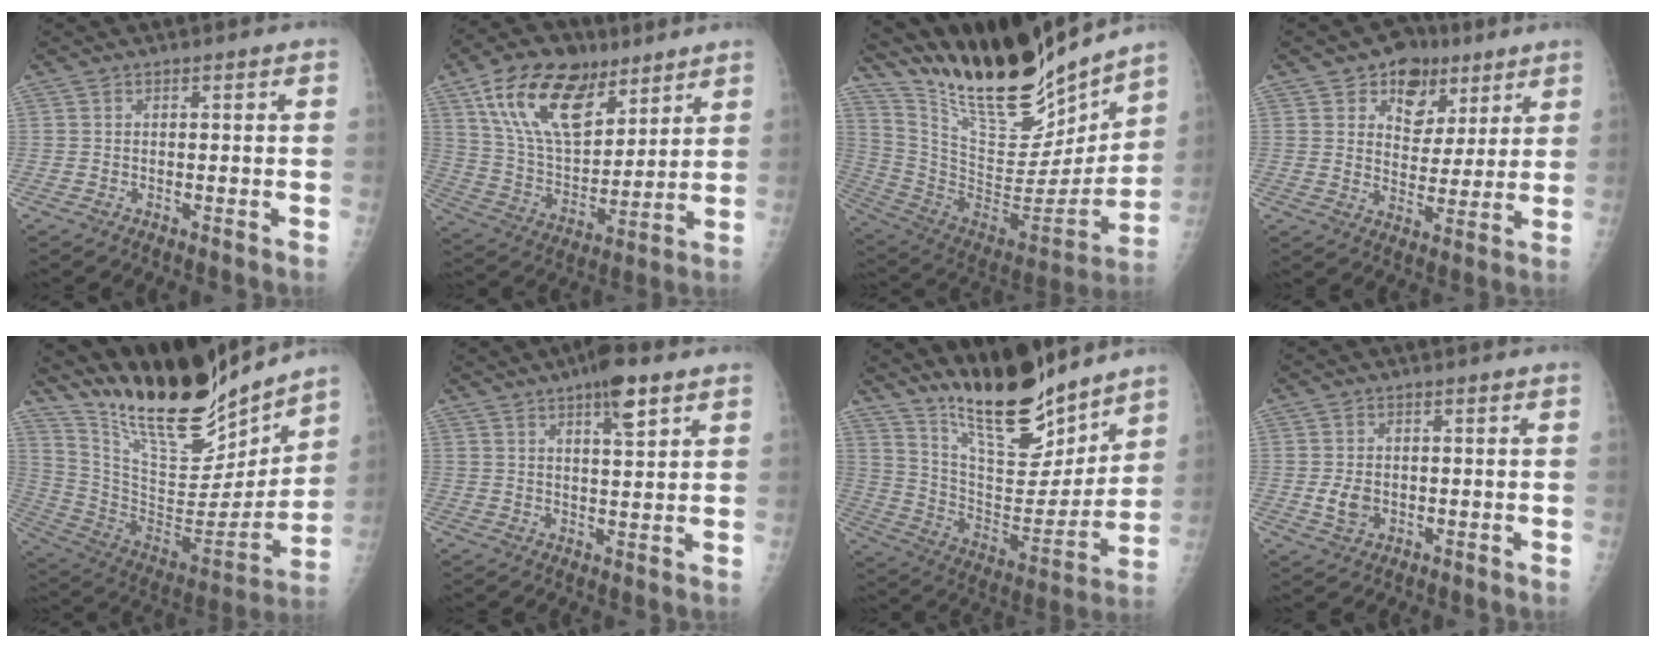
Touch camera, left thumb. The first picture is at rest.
{"total": 20.3, "force": [11.5, 10.9, 12.7], "torque": [-0.191, -0.040, 0.214]}
{"total": 27.4, "force": [22.0, 8.0, 14.2], "torque": [-0.202, -0.112, 0.374]}
{"total": 10.7, "force": [6.2, 7.8, 3.8], "torque": [-0.016, -0.023, 0.095]}
{"total": 25.5, "force": [20.7, 7.7, 12.6], "torque": [-0.177, -0.106, 0.353]}
{"total": 6.8, "force": [4.1, 1.7, 5.2], "torque": [-0.074, -0.017, 0.062]}
{"total": 20.4, "force": [16.5, 6.1, 10.2], "torque": [-0.123, -0.109, 0.287]}
{"total": 3.8, "force": [-0.4, 2.9, 2.5], "torque": [-0.039, -0.003, -0.002]}